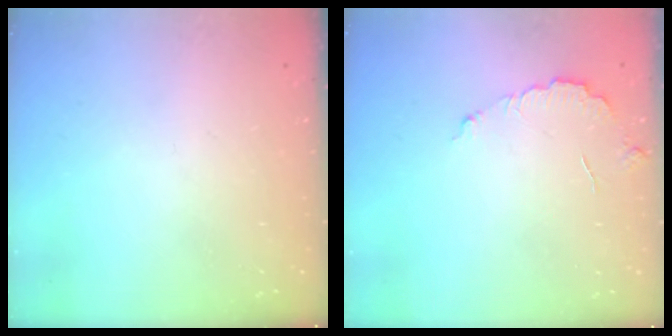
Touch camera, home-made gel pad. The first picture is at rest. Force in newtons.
{"total": 3.9, "press": 3.9, "slide": 0.2}